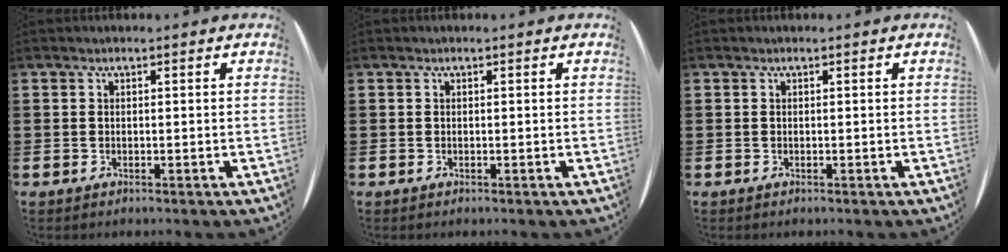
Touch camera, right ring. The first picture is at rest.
{"total": 0.0}
{"total": 0.0}